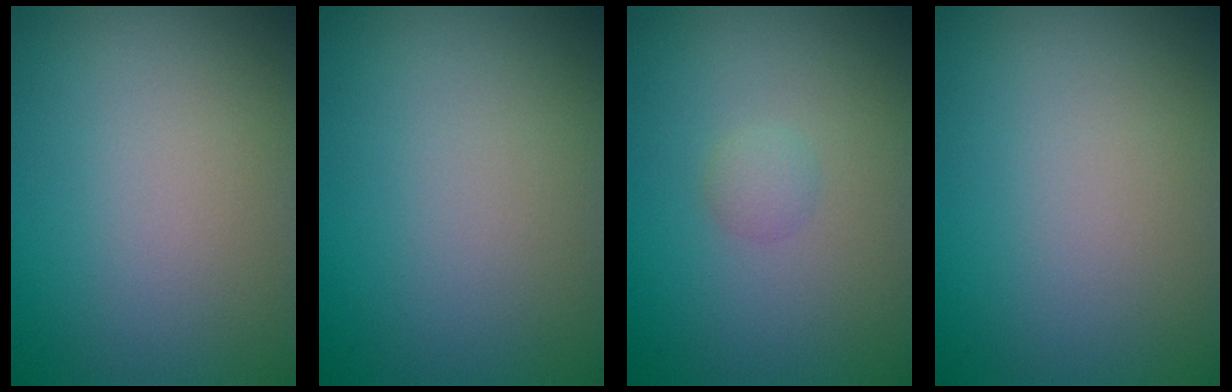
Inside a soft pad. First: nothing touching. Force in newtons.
{"total": 0.0}
{"total": 1.0, "press": 1.0, "slide": 0.0}
{"total": 0.0}